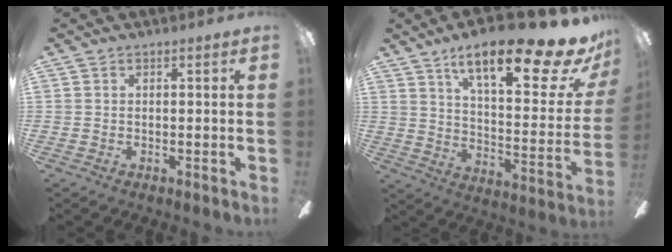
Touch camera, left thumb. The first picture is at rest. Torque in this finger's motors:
{"motor_torque": [0.63, 0.46, 1.23, -1.54, 0.06]}